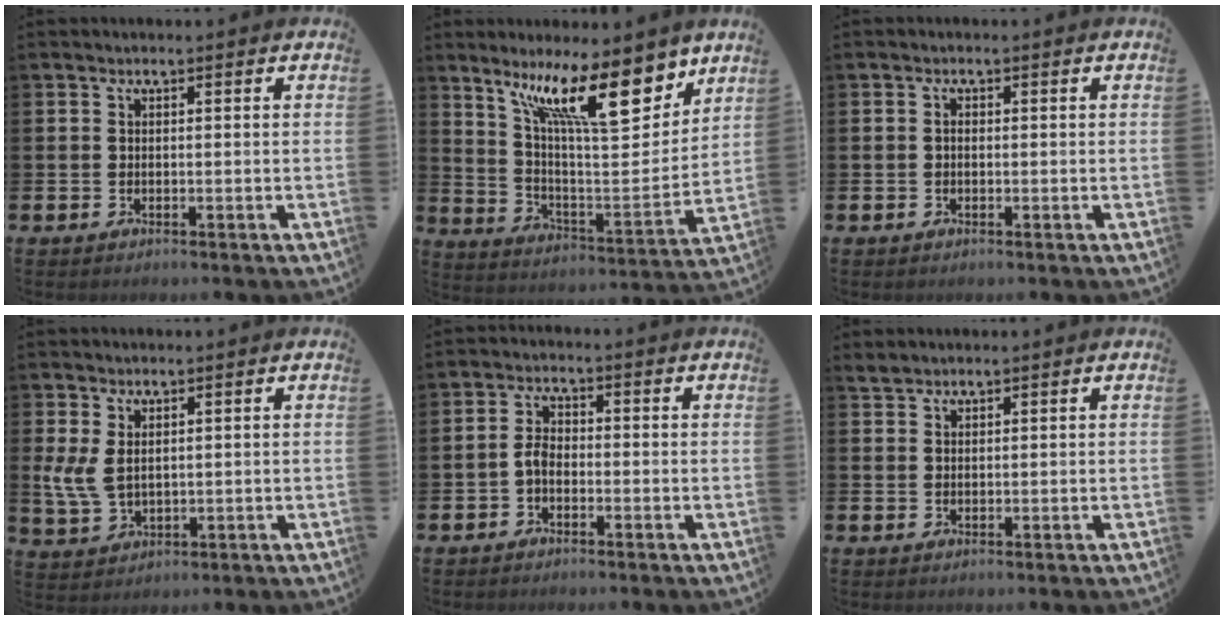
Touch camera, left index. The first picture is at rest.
{"total": 15.6, "force": [9.8, 4.7, 11.2], "torque": [-0.197, -0.042, 0.161]}
{"total": 0.7, "force": [-0.1, 0.5, 0.5], "torque": [-0.006, 0.001, -0.004]}
{"total": 4.2, "force": [1.6, 2.5, 3.0], "torque": [-0.055, 0.002, 0.030]}
{"total": 2.4, "force": [-0.8, 1.4, 1.7], "torque": [-0.026, 0.003, -0.019]}
{"total": 1.4, "force": [1.3, 0.5, 0.0], "torque": [-0.004, 0.003, 0.026]}